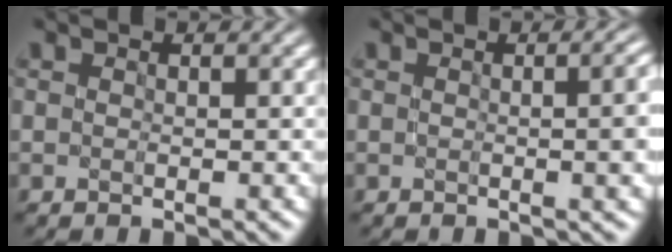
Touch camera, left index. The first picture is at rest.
{"total": 5.7, "force": [0.0, 2.5, 5.1], "torque": [-0.030, 0.006, 0.002]}